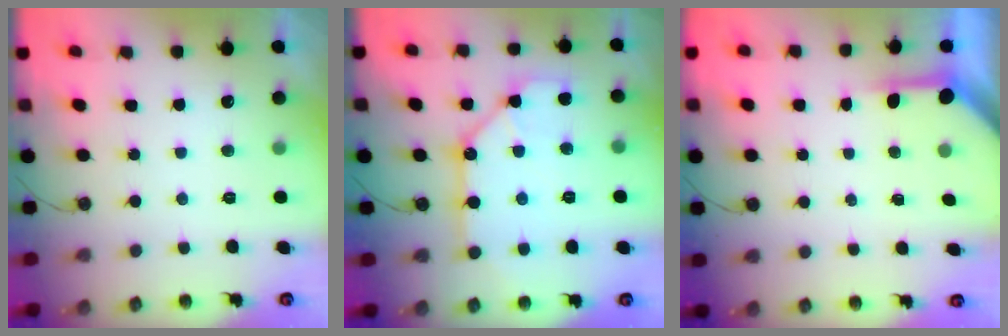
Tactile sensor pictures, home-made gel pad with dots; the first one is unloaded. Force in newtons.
{"total": 11.6, "press": 11.6, "slide": 0.8}
{"total": 3.9, "press": 3.8, "slide": 0.3}